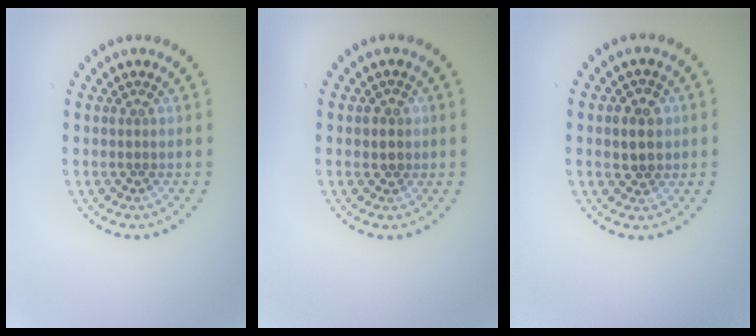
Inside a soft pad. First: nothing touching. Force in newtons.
{"total": 1.1, "press": 1.0, "slide": 0.5}
{"total": 2.8, "press": 2.7, "slide": 0.6}